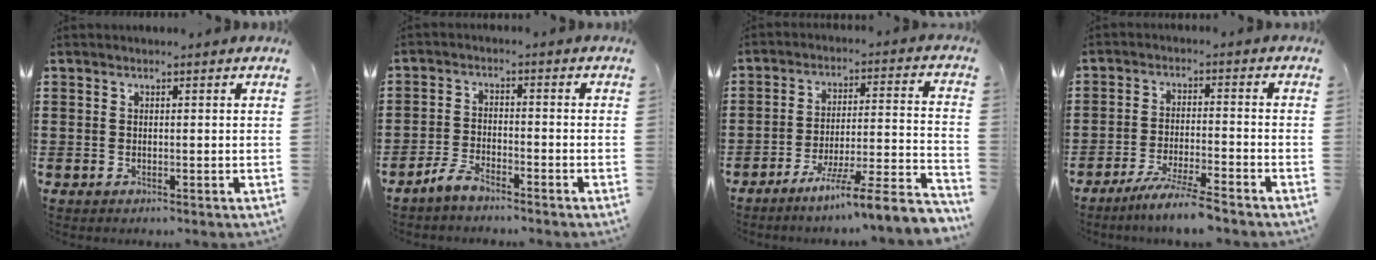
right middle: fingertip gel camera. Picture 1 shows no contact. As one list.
[{"total": 3.6, "force": [-3.2, 0.7, 1.4], "torque": [-0.040, 0.006, -0.068]}, {"total": 8.0, "force": [-6.6, -0.8, 4.4], "torque": [-0.069, -0.015, -0.129]}, {"total": 5.7, "force": [-4.9, -0.5, 2.8], "torque": [-0.055, -0.016, -0.093]}]